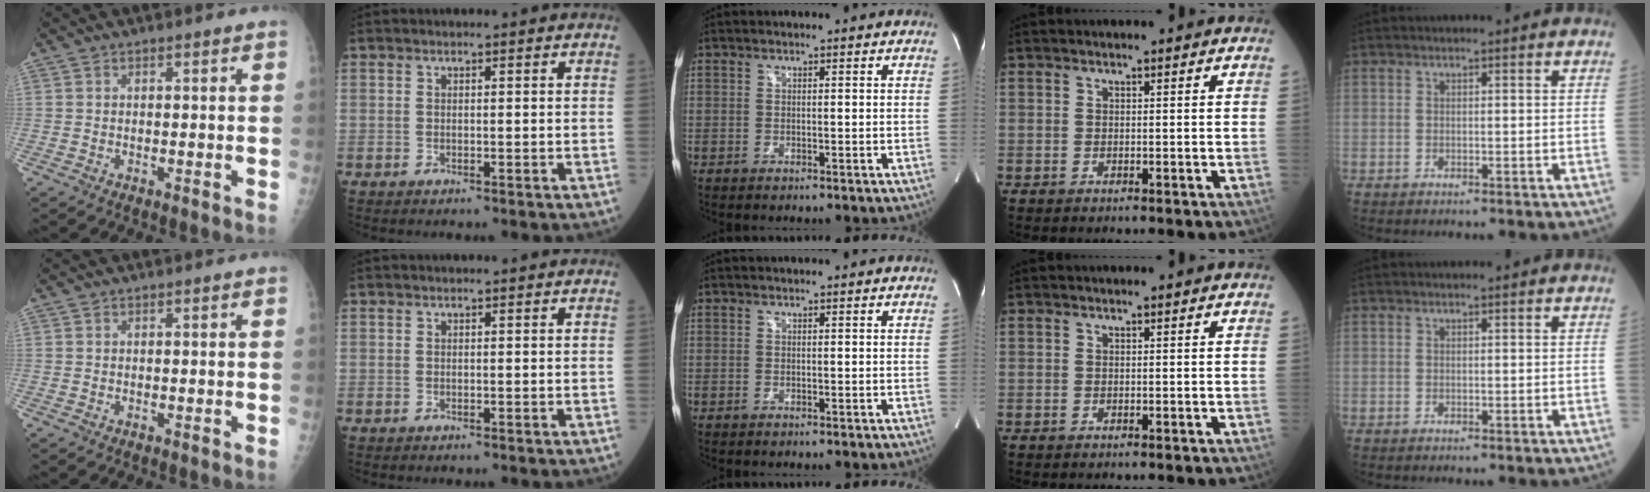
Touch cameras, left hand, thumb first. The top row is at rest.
{}